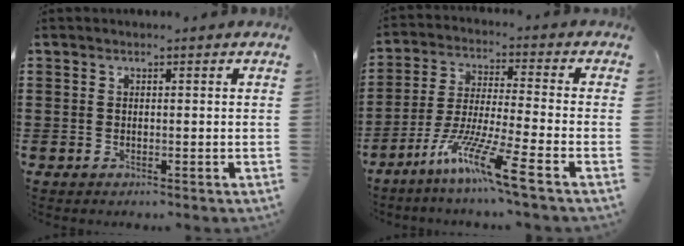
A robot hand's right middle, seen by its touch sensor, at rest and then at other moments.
{"total": 10.1, "force": [-6.8, 0.1, 7.5], "torque": [-0.160, -0.014, -0.138]}